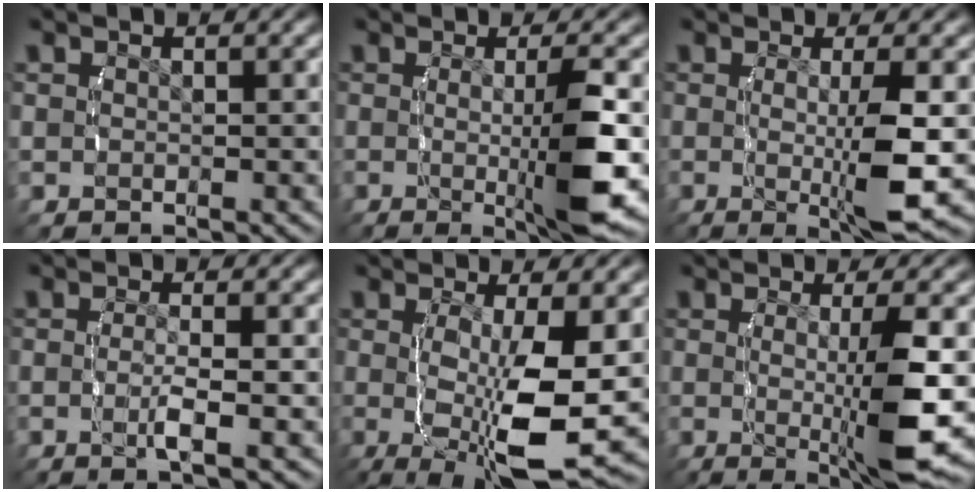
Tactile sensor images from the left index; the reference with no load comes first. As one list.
[{"total": 6.5, "force": [-1.2, 0.6, 6.3], "torque": [-0.099, -0.017, -0.012]}, {"total": 5.9, "force": [-0.8, 0.5, 5.8], "torque": [-0.097, -0.016, -0.005]}, {"total": 2.5, "force": [-0.8, 0.0, 2.4], "torque": [-0.056, -0.010, -0.014]}, {"total": 9.3, "force": [-1.2, 3.0, 8.7], "torque": [-0.158, -0.030, 0.000]}, {"total": 7.6, "force": [-1.2, 0.9, 7.5], "torque": [-0.121, -0.016, -0.009]}]